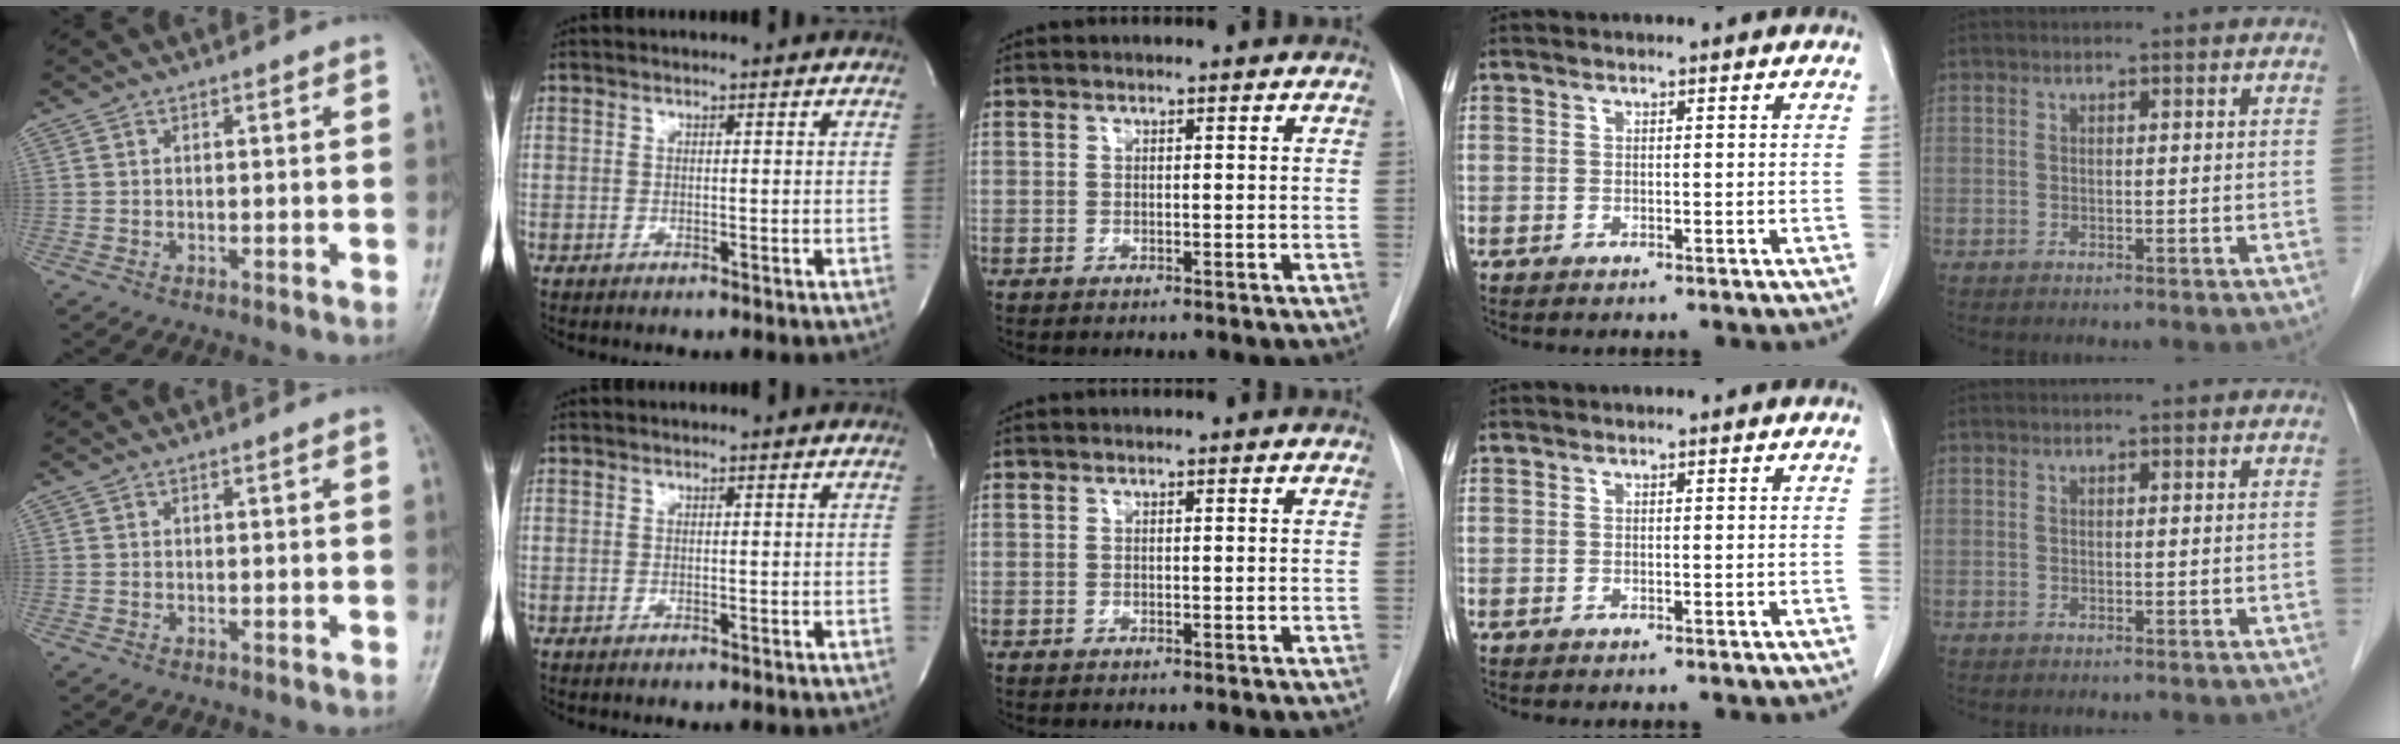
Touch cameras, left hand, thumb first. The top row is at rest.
{}